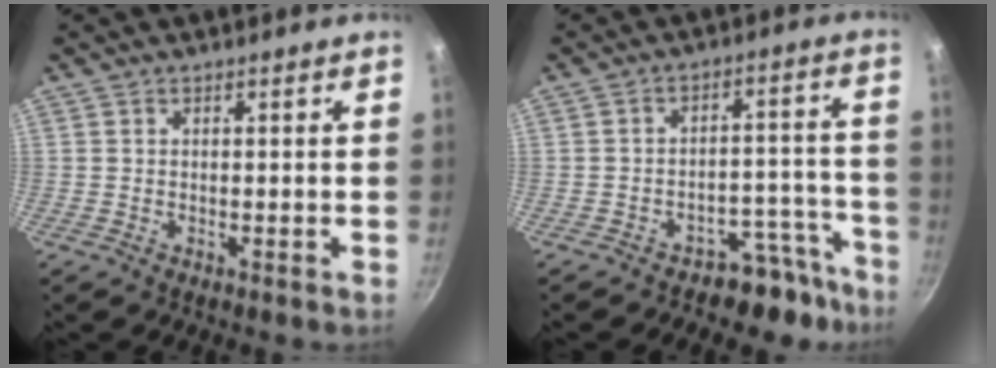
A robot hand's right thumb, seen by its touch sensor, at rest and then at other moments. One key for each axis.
{"total": 8.9, "fx": -7.0, "fy": 5.0, "fz": 2.1, "tx": 0.057, "ty": 0.088, "tz": -0.089}